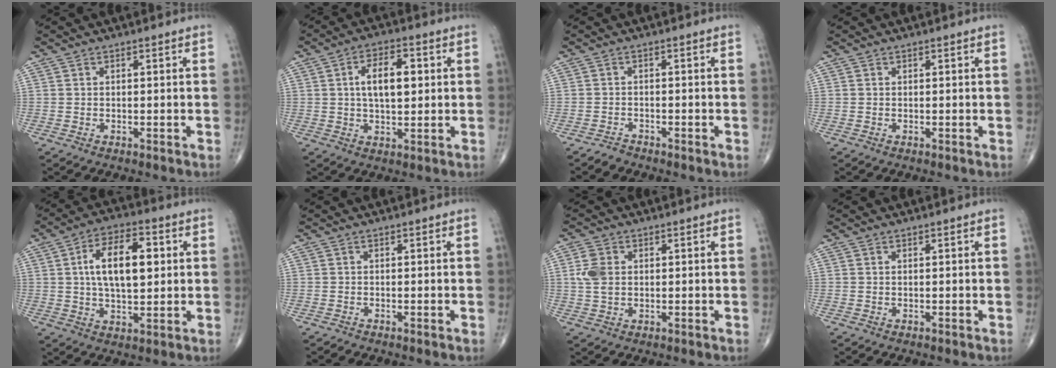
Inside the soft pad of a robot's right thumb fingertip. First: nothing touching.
{"total": 8.9, "force": [1.5, 4.4, 7.6], "torque": [-0.114, 0.005, 0.024]}
{"total": 1.2, "force": [-1.1, 0.2, -0.2], "torque": [0.008, -0.003, -0.025]}
{"total": 0.0}
{"total": 13.2, "force": [2.3, 6.5, 11.3], "torque": [-0.177, 0.005, 0.038]}
{"total": 0.0}
{"total": 4.7, "force": [0.7, 3.2, 3.3], "torque": [-0.070, 0.003, 0.016]}
{"total": 0.0}